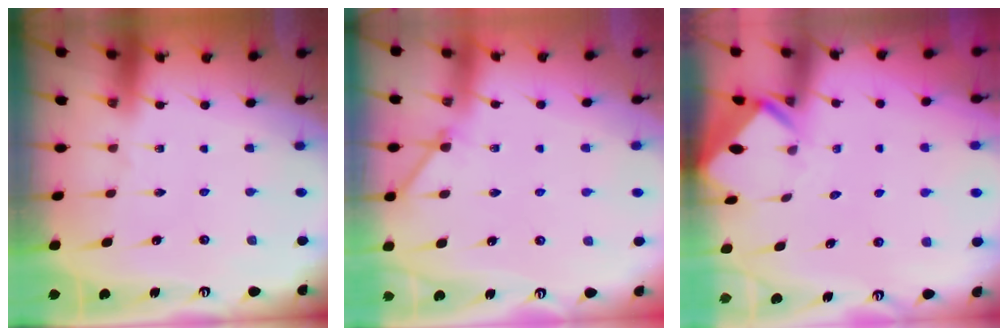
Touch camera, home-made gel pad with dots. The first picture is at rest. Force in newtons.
{"total": 3.1, "press": 3.1, "slide": 0.4}
{"total": 2.5, "press": 2.5, "slide": 0.1}